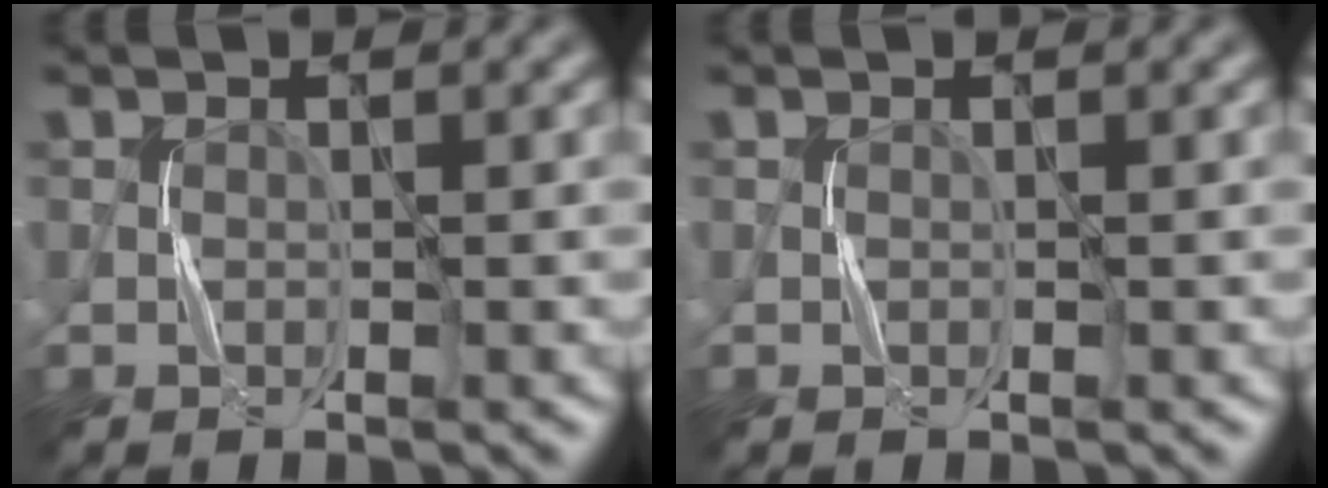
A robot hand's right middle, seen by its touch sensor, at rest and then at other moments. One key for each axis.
{"total": 0.0}